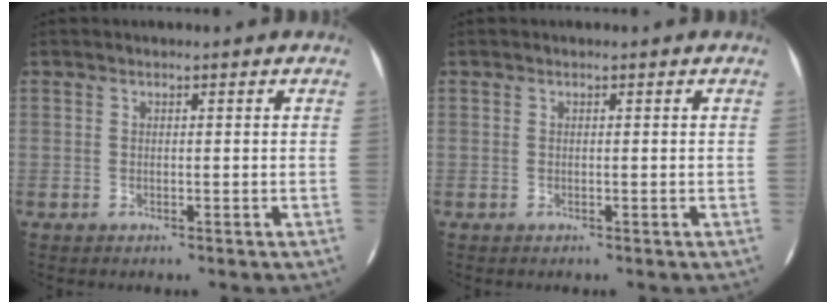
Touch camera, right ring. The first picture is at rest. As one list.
[{"total": 0.0}]